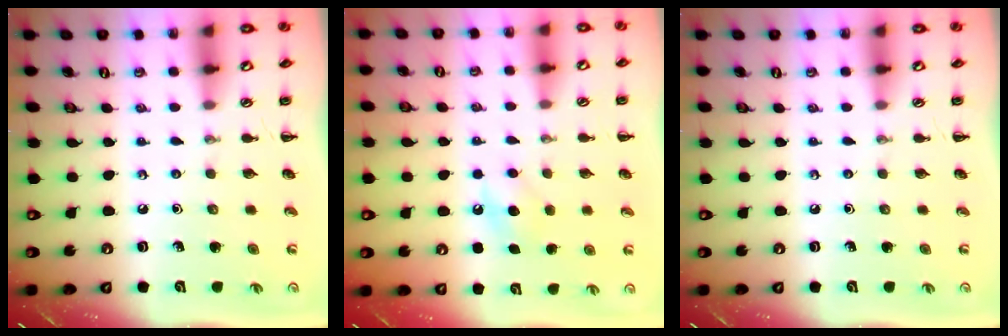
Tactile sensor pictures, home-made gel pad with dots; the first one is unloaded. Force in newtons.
{"total": 7.6, "press": 7.4, "slide": 1.8}
{"total": 0.0}